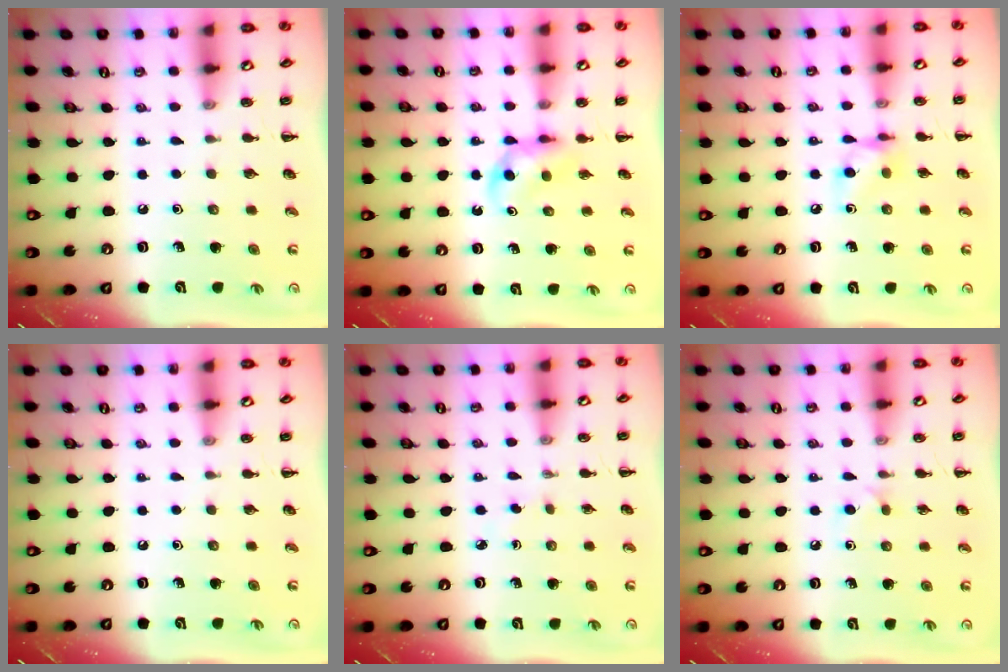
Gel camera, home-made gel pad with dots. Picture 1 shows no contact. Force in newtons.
{"total": 3.5, "press": 3.2, "slide": 1.4}
{"total": 7.1, "press": 7.1, "slide": 0.2}
{"total": 0.0}
{"total": 1.7, "press": 1.5, "slide": 0.8}
{"total": 4.3, "press": 4.1, "slide": 1.3}